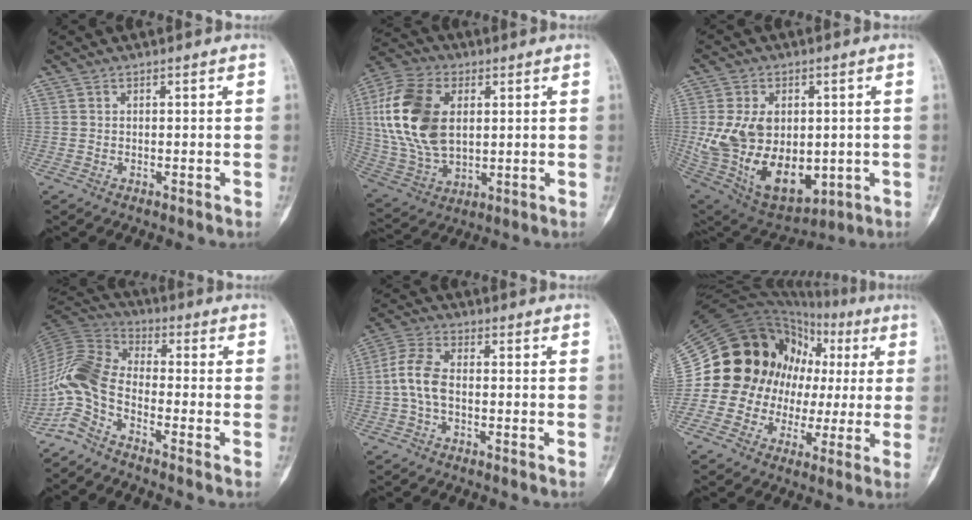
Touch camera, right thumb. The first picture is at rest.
{"total": 19.1, "force": [3.4, 11.9, 14.6], "torque": [-0.295, -0.002, 0.067]}
{"total": 20.2, "force": [-0.4, 13.1, 15.4], "torque": [-0.270, -0.008, 0.027]}
{"total": 9.4, "force": [-4.8, 4.2, 6.9], "torque": [-0.150, 0.052, -0.120]}
{"total": 6.9, "force": [-0.9, 3.9, 5.6], "torque": [-0.127, 0.021, -0.025]}
{"total": 24.5, "force": [1.6, 20.6, 13.1], "torque": [-0.186, 0.089, 0.035]}